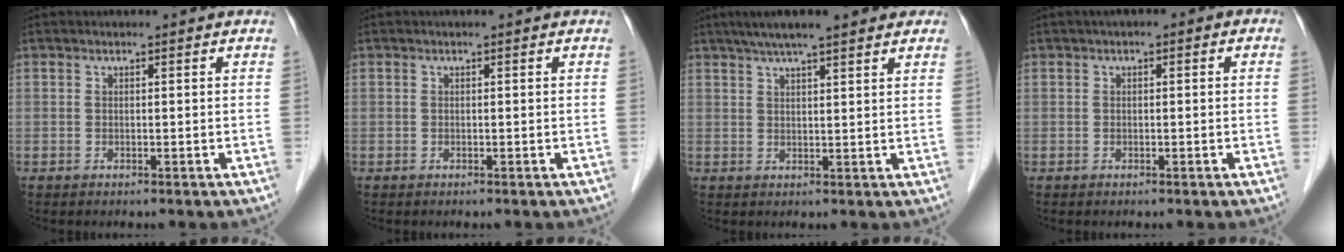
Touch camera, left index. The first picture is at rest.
{"total": 0.0}
{"total": 10.9, "force": [8.5, 1.6, 6.7], "torque": [-0.095, 0.037, 0.117]}
{"total": 1.6, "force": [0.3, 0.9, 1.4], "torque": [-0.018, 0.015, -0.002]}